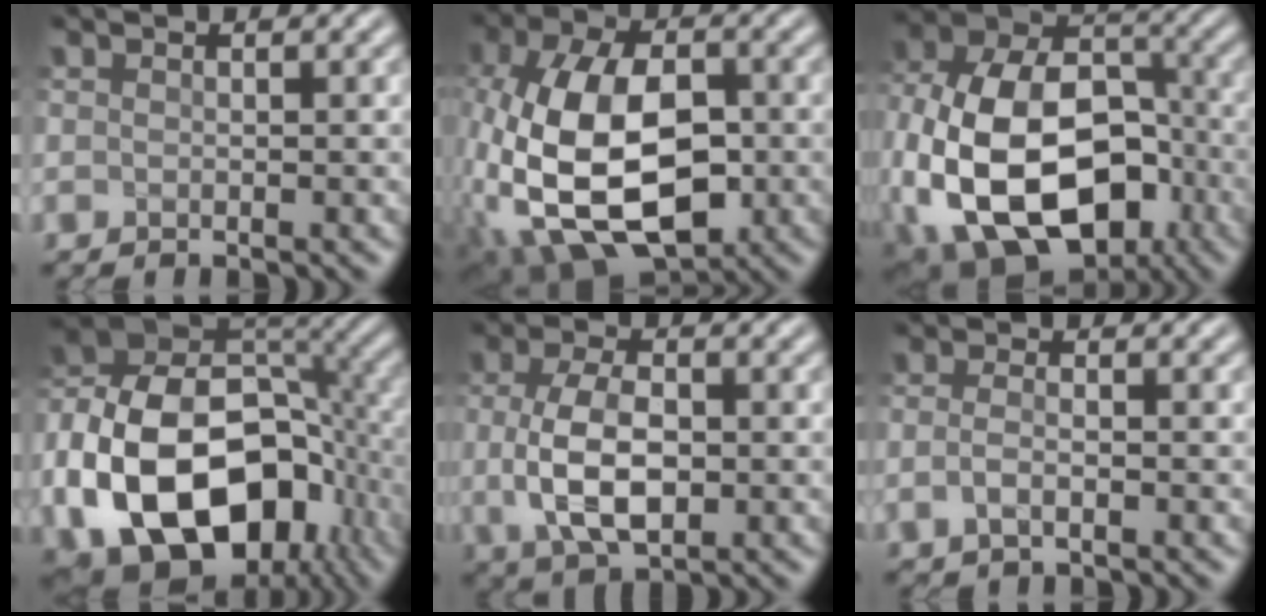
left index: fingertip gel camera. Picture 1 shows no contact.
{"total": 13.9, "force": [-3.0, 8.4, 10.7], "torque": [-0.241, -0.014, -0.054]}
{"total": 18.7, "force": [-4.3, 13.1, 12.6], "torque": [-0.240, -0.036, -0.040]}
{"total": 17.2, "force": [-5.1, 11.6, 11.6], "torque": [-0.226, -0.008, -0.091]}
{"total": 6.0, "force": [-0.2, 3.3, 5.0], "torque": [-0.110, -0.004, -0.003]}
{"total": 1.4, "force": [-0.3, 0.5, 1.2], "torque": [-0.025, 0.005, -0.012]}